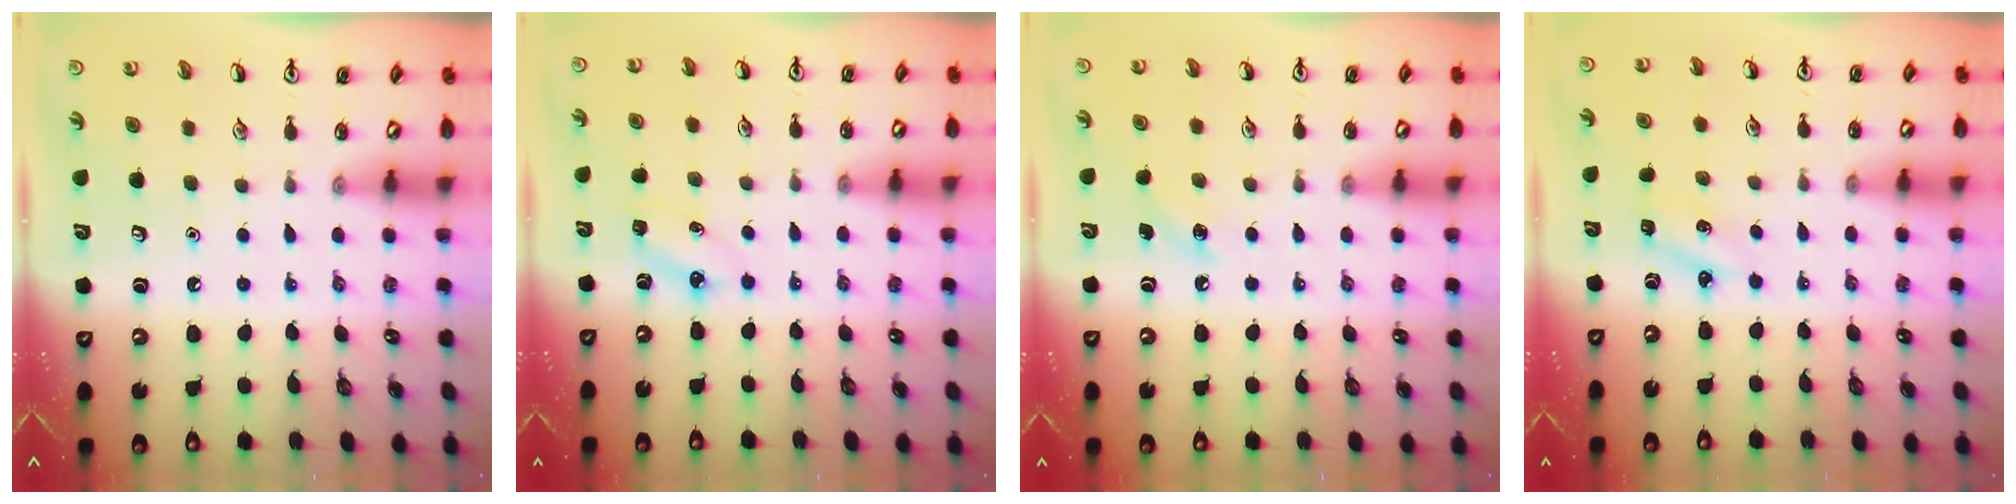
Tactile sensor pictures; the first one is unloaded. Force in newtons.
{"total": 5.0, "press": 4.8, "slide": 1.6}
{"total": 4.0, "press": 3.8, "slide": 1.5}
{"total": 2.5, "press": 2.3, "slide": 0.9}